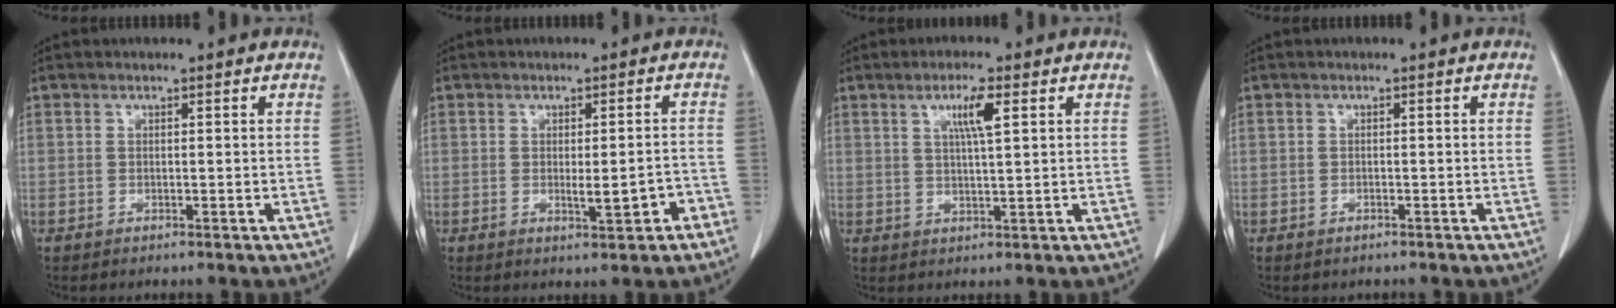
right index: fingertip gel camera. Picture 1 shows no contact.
{"total": 4.1, "force": [-1.6, 0.9, 3.7], "torque": [-0.048, -0.001, -0.019]}
{"total": 4.6, "force": [1.8, 0.1, 4.2], "torque": [-0.074, -0.001, 0.032]}
{"total": 0.6, "force": [-0.5, 0.3, 0.2], "torque": [-0.009, -0.001, -0.006]}